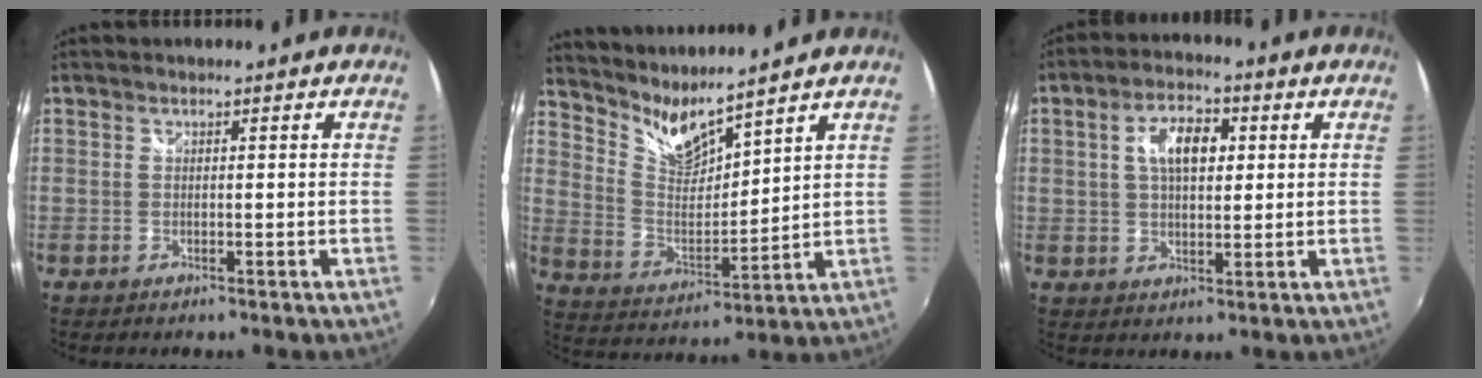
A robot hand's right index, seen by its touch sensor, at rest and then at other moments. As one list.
[{"total": 8.5, "force": [8.0, 0.1, 2.8], "torque": [-0.057, -0.028, 0.161]}, {"total": 7.7, "force": [1.9, 4.1, 6.3], "torque": [-0.110, 0.015, 0.031]}]